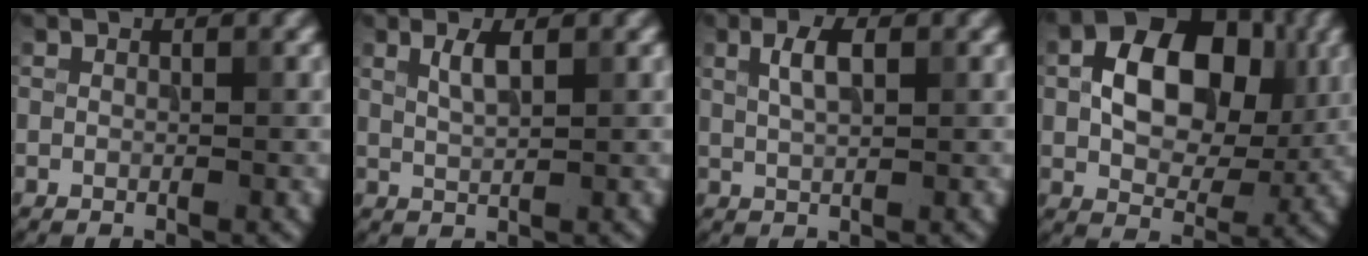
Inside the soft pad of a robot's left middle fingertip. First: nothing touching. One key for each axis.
{"total": 1.9, "fx": 1.0, "fy": 0.5, "fz": 1.6, "tx": -0.032, "ty": 0.000, "tz": 0.020}
{"total": 2.6, "fx": 0.9, "fy": 0.9, "fz": 2.2, "tx": -0.042, "ty": 0.004, "tz": 0.018}
{"total": 9.9, "fx": 1.5, "fy": 6.8, "fz": 7.1, "tx": -0.116, "ty": 0.009, "tz": 0.021}